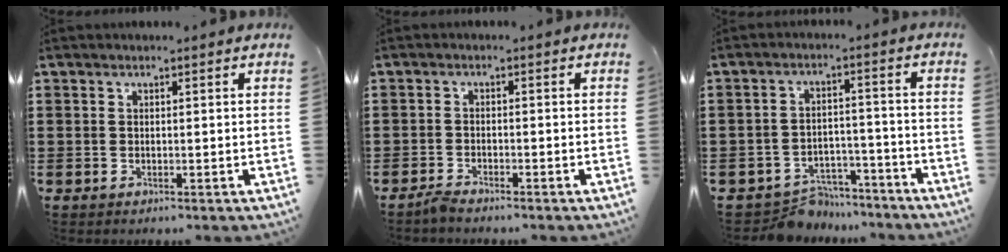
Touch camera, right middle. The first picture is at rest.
{"total": 1.6, "force": [-1.5, 0.1, 0.5], "torque": [-0.013, 0.000, -0.028]}
{"total": 5.6, "force": [-5.5, 1.3, 0.4], "torque": [-0.005, 0.015, -0.109]}